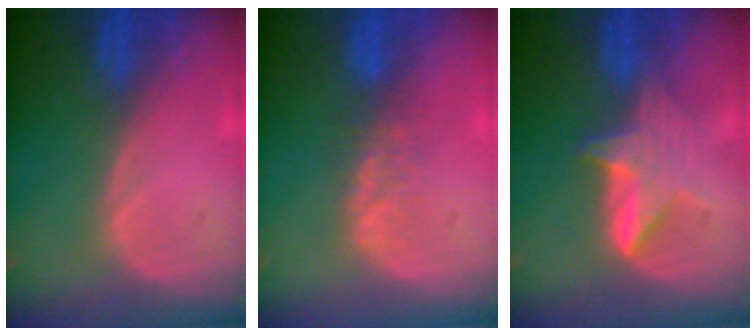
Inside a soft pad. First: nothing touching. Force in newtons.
{"total": 2.7, "press": 2.7, "slide": 0.6}
{"total": 6.1, "press": 5.7, "slide": 2.1}